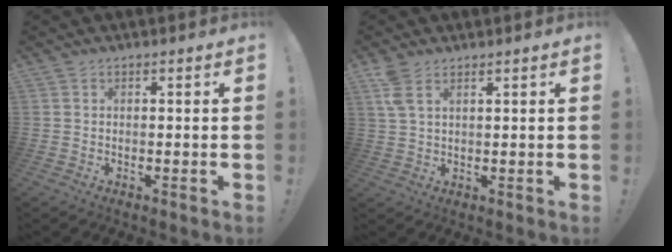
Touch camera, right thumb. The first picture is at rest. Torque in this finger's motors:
{"motor_torque": [0.19, 0.24, 0.05, 0.03, 0.00]}